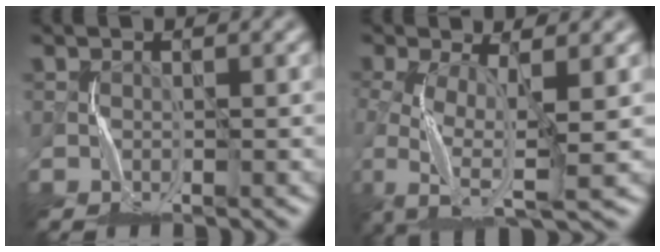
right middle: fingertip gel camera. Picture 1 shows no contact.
{"total": 5.4, "force": [-1.2, 1.9, 5.0], "torque": [-0.115, -0.008, -0.025]}